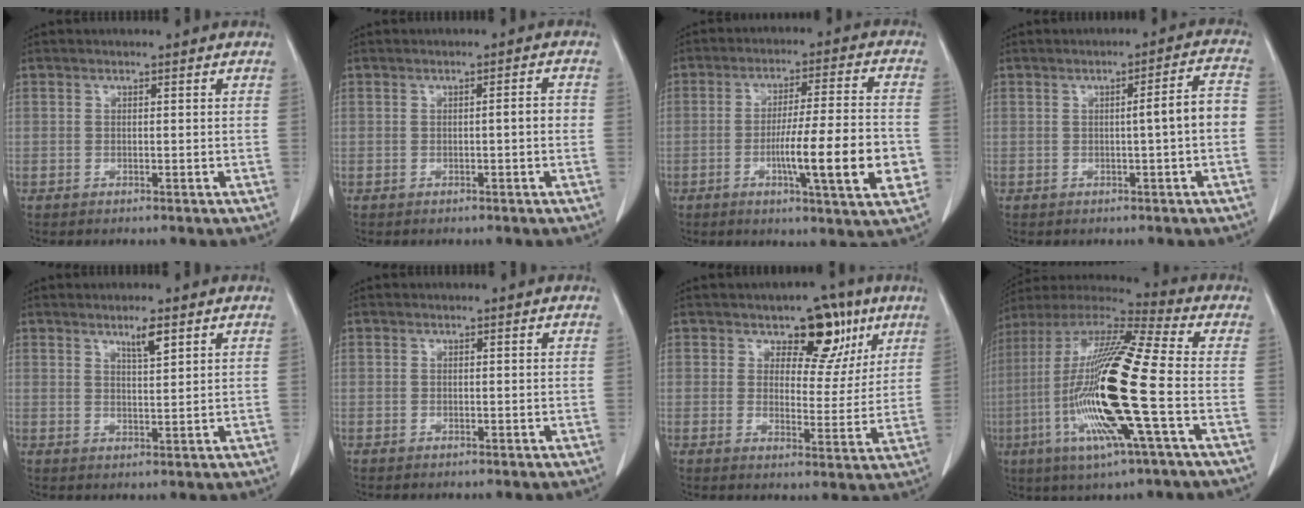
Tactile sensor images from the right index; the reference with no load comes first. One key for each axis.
{"total": 1.9, "fx": -0.4, "fy": 0.1, "fz": 1.8, "tx": -0.024, "ty": 0.002, "tz": -0.005}
{"total": 14.4, "fx": -3.8, "fy": 0.6, "fz": 13.8, "tx": -0.212, "ty": -0.007, "tz": -0.060}
{"total": 5.2, "fx": -0.7, "fy": -0.2, "fz": 5.1, "tx": -0.069, "ty": 0.015, "tz": -0.009}
{"total": 3.1, "fx": 2.0, "fy": 0.3, "fz": 2.3, "tx": -0.043, "ty": -0.003, "tz": 0.036}
{"total": 0.0}
{"total": 8.5, "fx": 4.9, "fy": 4.8, "fz": 5.1, "tx": -0.046, "ty": 0.005, "tz": 0.068}
{"total": 21.9, "fx": -4.6, "fy": 1.0, "fz": 21.4, "tx": -0.456, "ty": -0.023, "tz": -0.098}